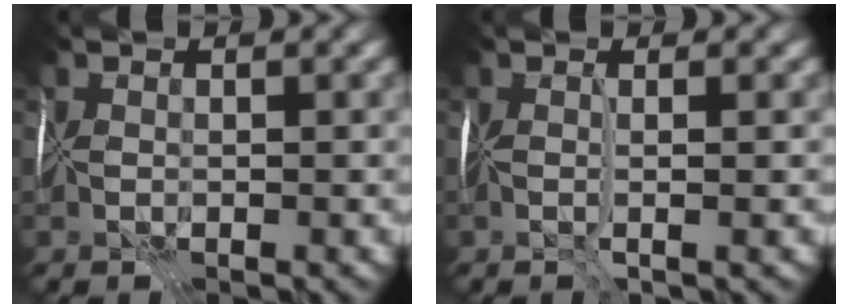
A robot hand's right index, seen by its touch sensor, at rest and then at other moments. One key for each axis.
{"total": 2.0, "fx": 0.0, "fy": 0.2, "fz": 2.0, "tx": -0.030, "ty": -0.001, "tz": -0.003}